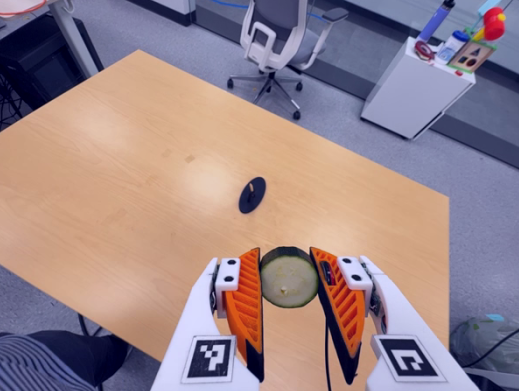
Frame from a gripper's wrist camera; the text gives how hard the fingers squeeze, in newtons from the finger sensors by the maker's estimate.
{"total": 9.5, "left": 9.2, "right": 9.8}